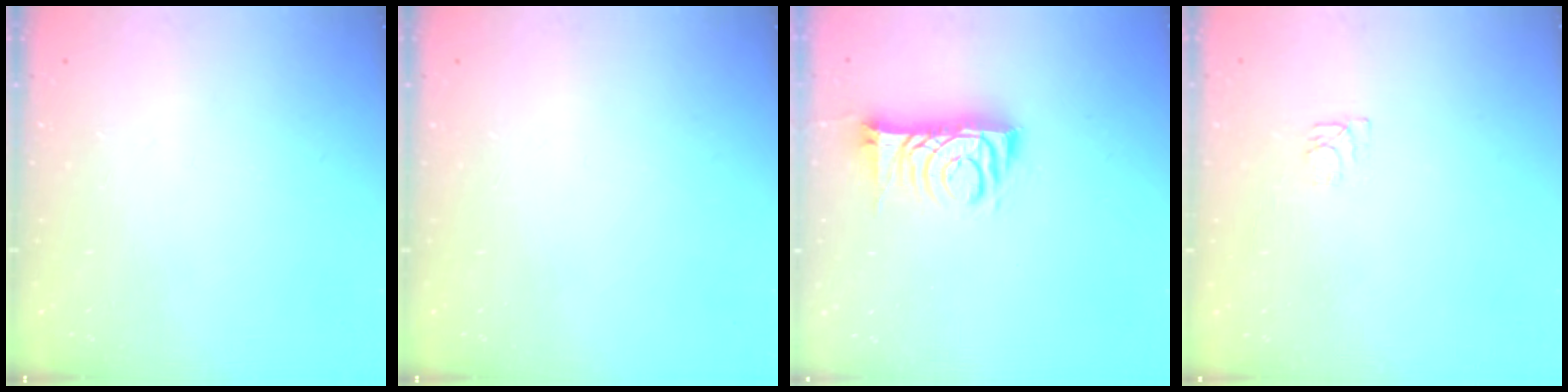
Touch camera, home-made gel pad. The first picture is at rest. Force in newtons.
{"total": 0.0}
{"total": 10.3, "press": 10.3, "slide": 0.6}
{"total": 4.4, "press": 4.4, "slide": 0.7}